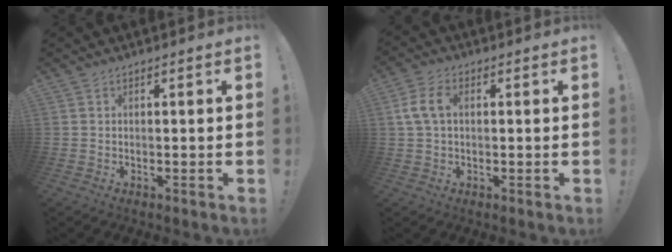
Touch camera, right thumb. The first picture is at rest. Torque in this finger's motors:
{"motor_torque": [0.08, 0.04, 0.26, 0.16, 0.01]}